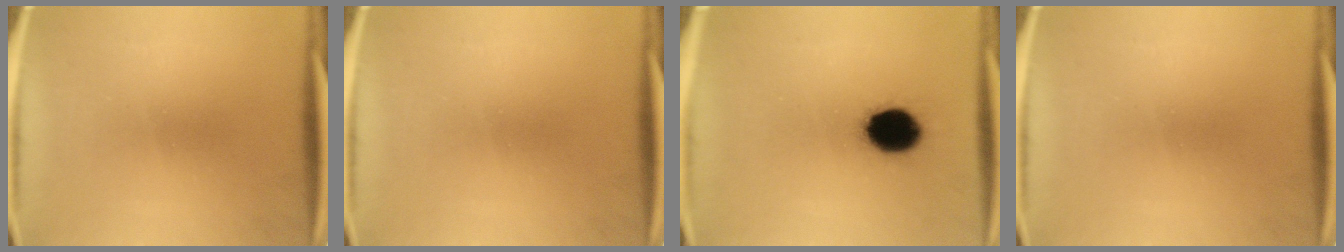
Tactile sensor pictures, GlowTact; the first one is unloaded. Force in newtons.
{"total": 0.0}
{"total": 12.0}
{"total": 0.0}